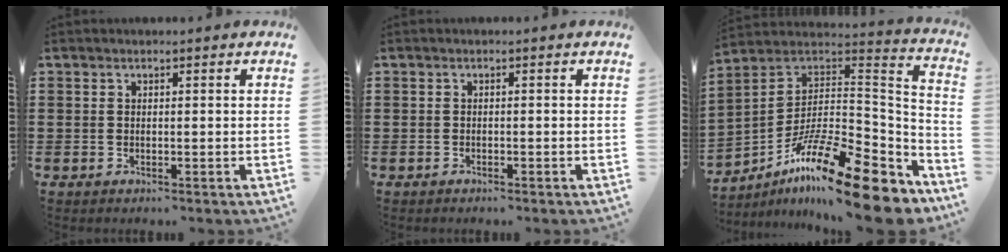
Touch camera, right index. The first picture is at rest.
{"total": 0.5, "force": [-0.5, 0.1, 0.1], "torque": [-0.004, -0.001, -0.010]}
{"total": 19.7, "force": [-12.9, 4.4, 14.3], "torque": [-0.233, 0.039, -0.220]}